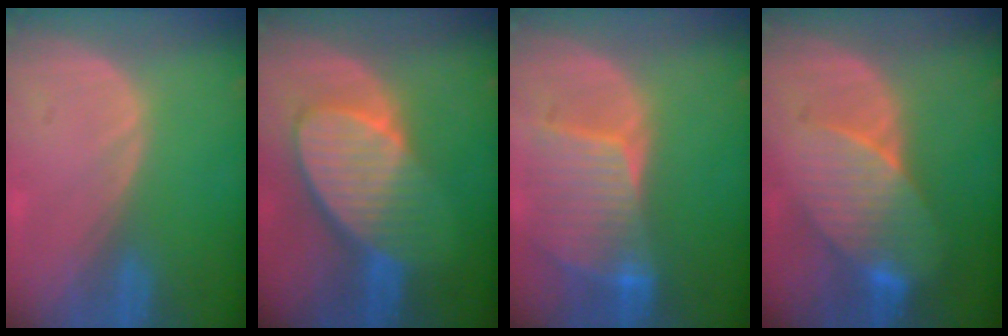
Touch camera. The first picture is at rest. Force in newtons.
{"total": 9.3, "press": 8.3, "slide": 4.3}
{"total": 8.7, "press": 7.8, "slide": 3.9}
{"total": 8.0, "press": 7.8, "slide": 2.0}